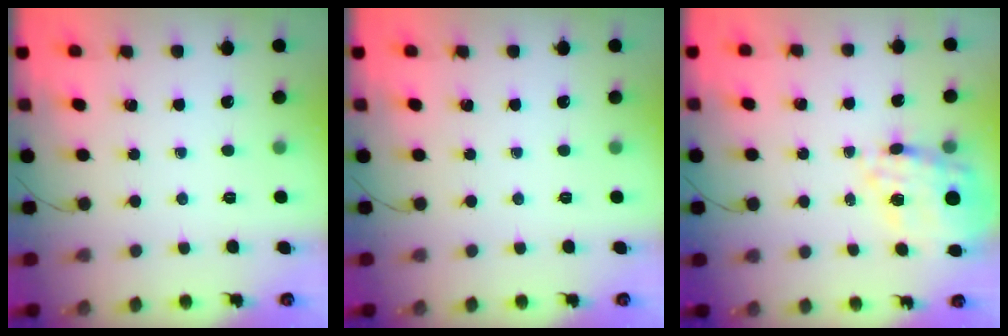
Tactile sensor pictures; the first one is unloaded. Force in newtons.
{"total": 0.0}
{"total": 17.7, "press": 17.4, "slide": 3.3}